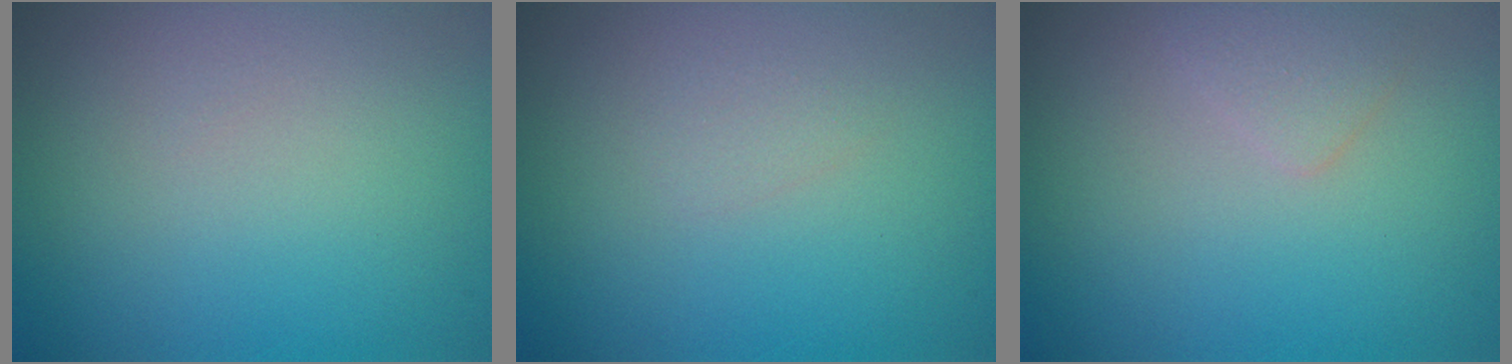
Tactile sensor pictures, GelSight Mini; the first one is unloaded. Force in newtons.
{"total": 0.6, "press": 0.6, "slide": 0.0}
{"total": 1.1, "press": 1.1, "slide": 0.0}